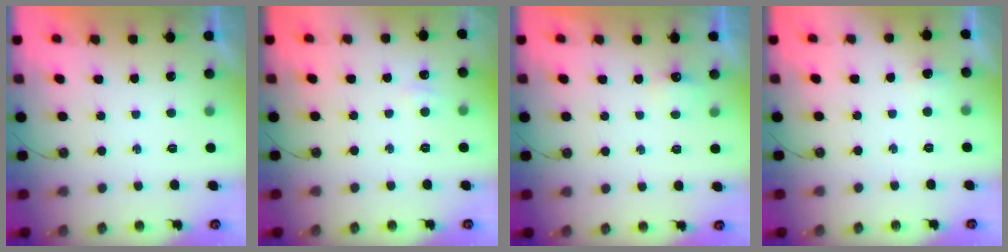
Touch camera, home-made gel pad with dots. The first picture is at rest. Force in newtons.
{"total": 3.5, "press": 3.4, "slide": 0.5}
{"total": 3.2, "press": 3.2, "slide": 0.5}
{"total": 3.0, "press": 2.8, "slide": 1.0}